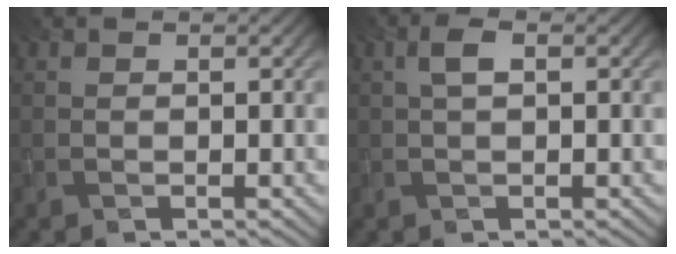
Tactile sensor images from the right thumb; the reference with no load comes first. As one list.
[{"total": 2.1, "force": [0.5, 0.8, 1.8], "torque": [-0.040, 0.008, 0.008]}]